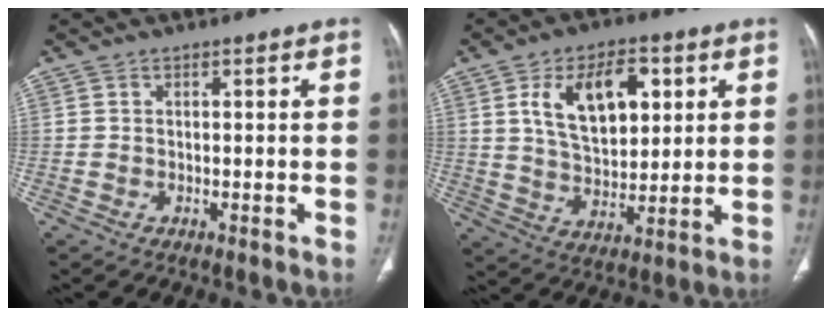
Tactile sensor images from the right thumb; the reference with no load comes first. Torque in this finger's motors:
{"motor_torque": [0.43, 0.48, 0.25, 0.03, 0.25]}